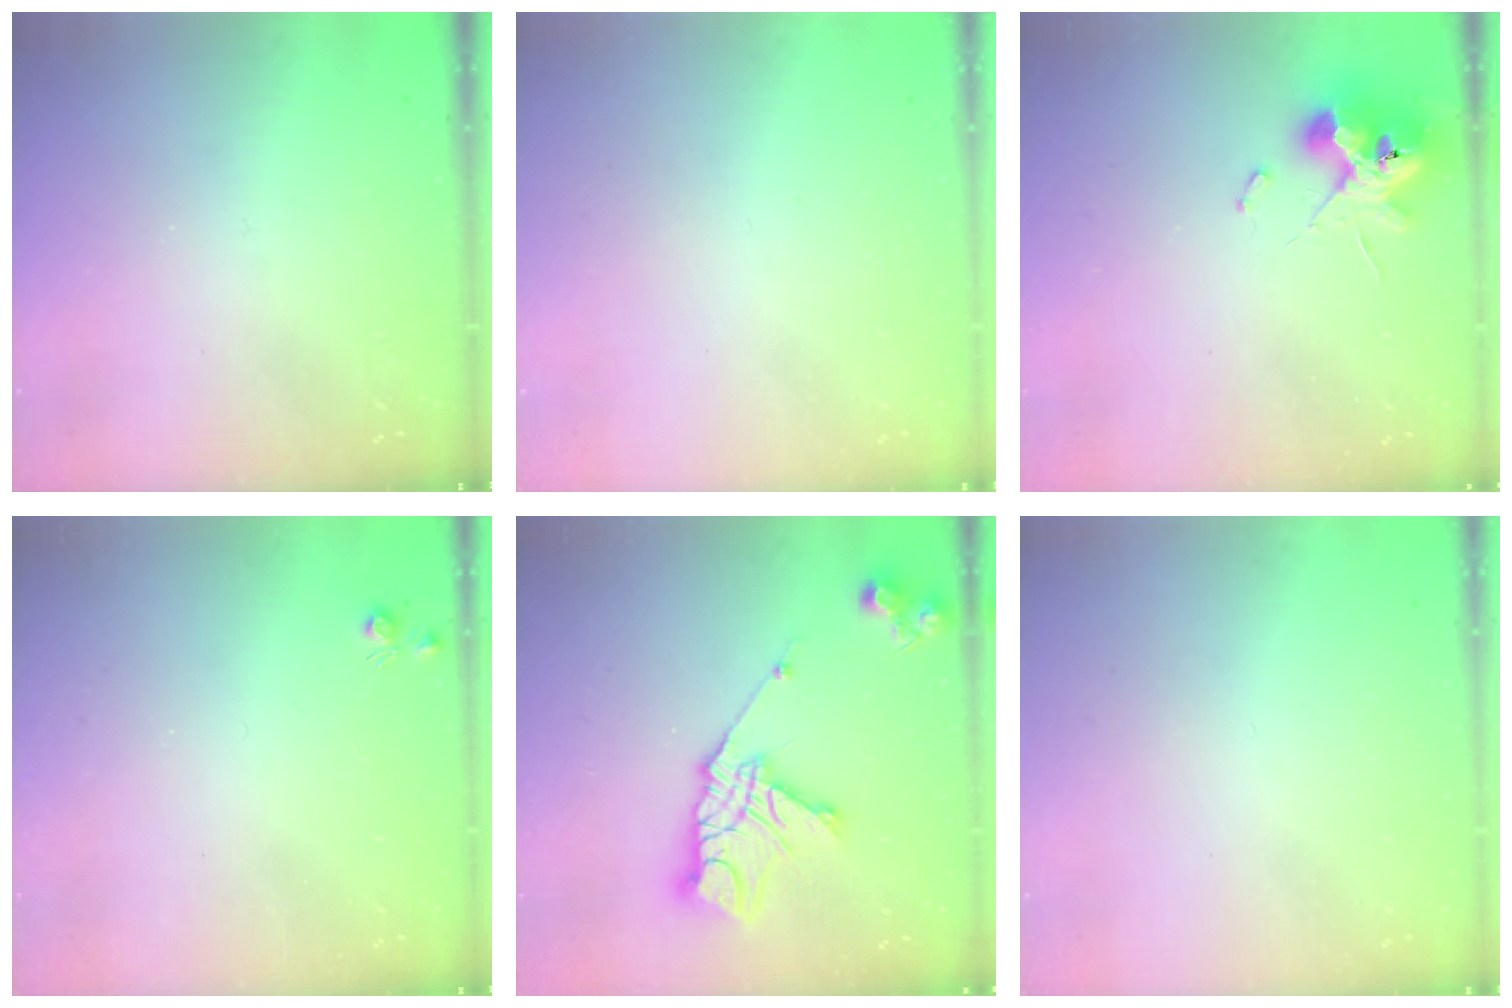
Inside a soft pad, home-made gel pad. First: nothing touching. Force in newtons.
{"total": 0.0}
{"total": 12.2, "press": 12.2, "slide": 1.1}
{"total": 4.3, "press": 4.2, "slide": 0.7}
{"total": 14.8, "press": 14.7, "slide": 1.3}
{"total": 0.0}